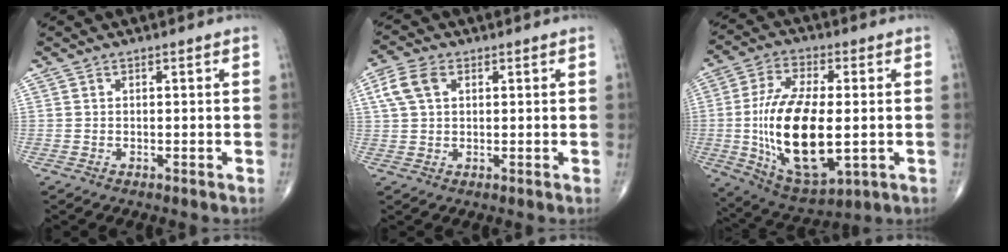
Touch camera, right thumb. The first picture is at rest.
{"total": 5.7, "force": [1.9, 3.6, 4.0], "torque": [-0.090, 0.012, 0.038]}
{"total": 20.5, "force": [-1.8, 9.3, 18.1], "torque": [-0.343, -0.009, -0.016]}